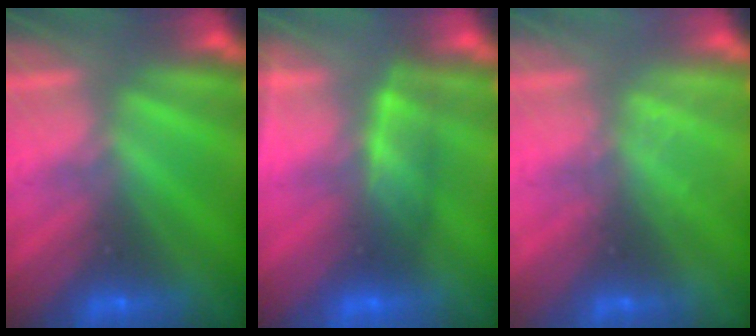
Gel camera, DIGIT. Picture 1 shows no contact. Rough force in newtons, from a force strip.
{"total": 3.8}
{"total": 2.1}